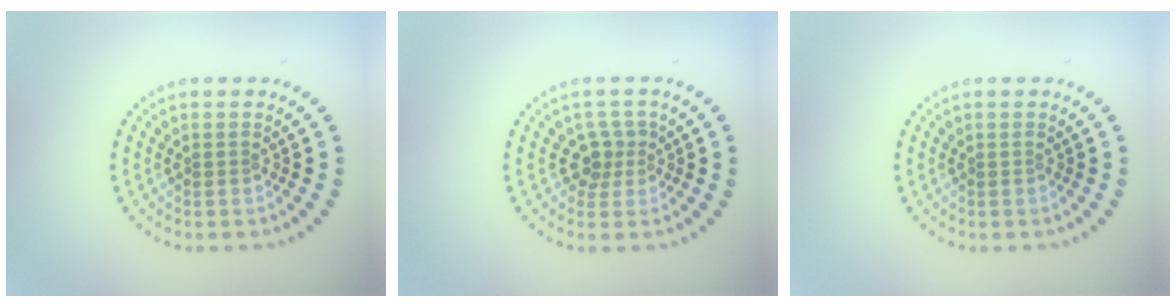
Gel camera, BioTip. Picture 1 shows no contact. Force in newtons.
{"total": 2.2, "press": 1.7, "slide": 1.4}
{"total": 0.0}